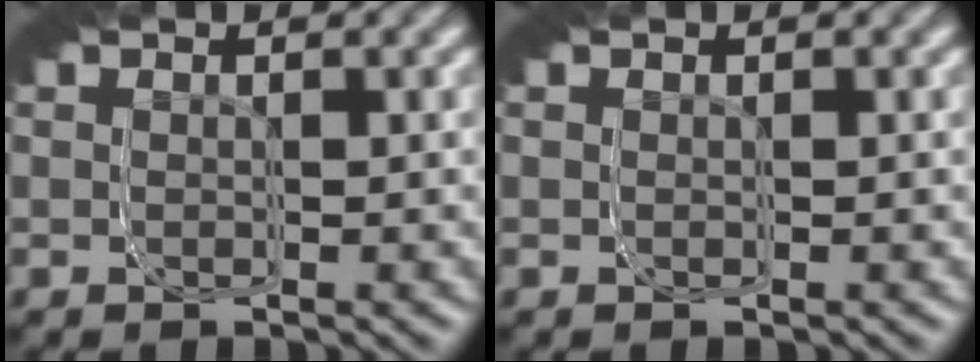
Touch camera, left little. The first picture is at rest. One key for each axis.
{"total": 0.0}